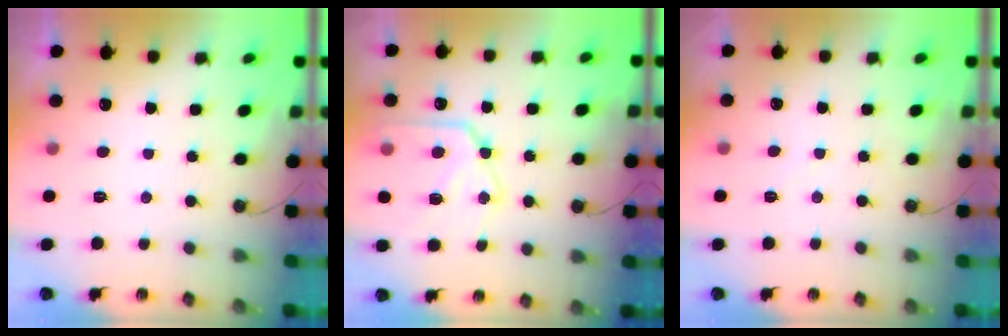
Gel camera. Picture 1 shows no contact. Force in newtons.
{"total": 15.2, "press": 15.1, "slide": 1.5}
{"total": 2.4, "press": 2.4, "slide": 0.4}